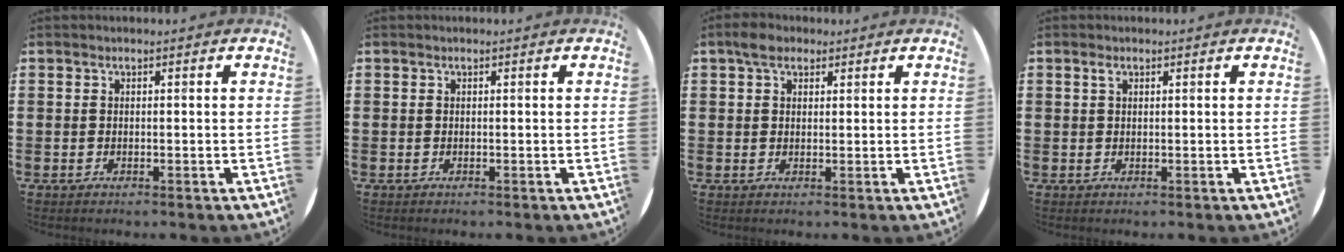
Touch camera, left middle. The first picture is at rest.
{"total": 0.0}
{"total": 2.8, "force": [2.0, 1.5, 1.2], "torque": [-0.011, 0.003, 0.033]}
{"total": 0.6, "force": [0.4, 0.3, 0.4], "torque": [-0.010, 0.002, 0.007]}